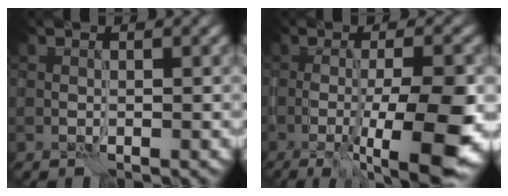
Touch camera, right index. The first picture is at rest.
{"total": 11.0, "force": [-3.1, 2.9, 10.2], "torque": [-0.142, -0.010, -0.039]}